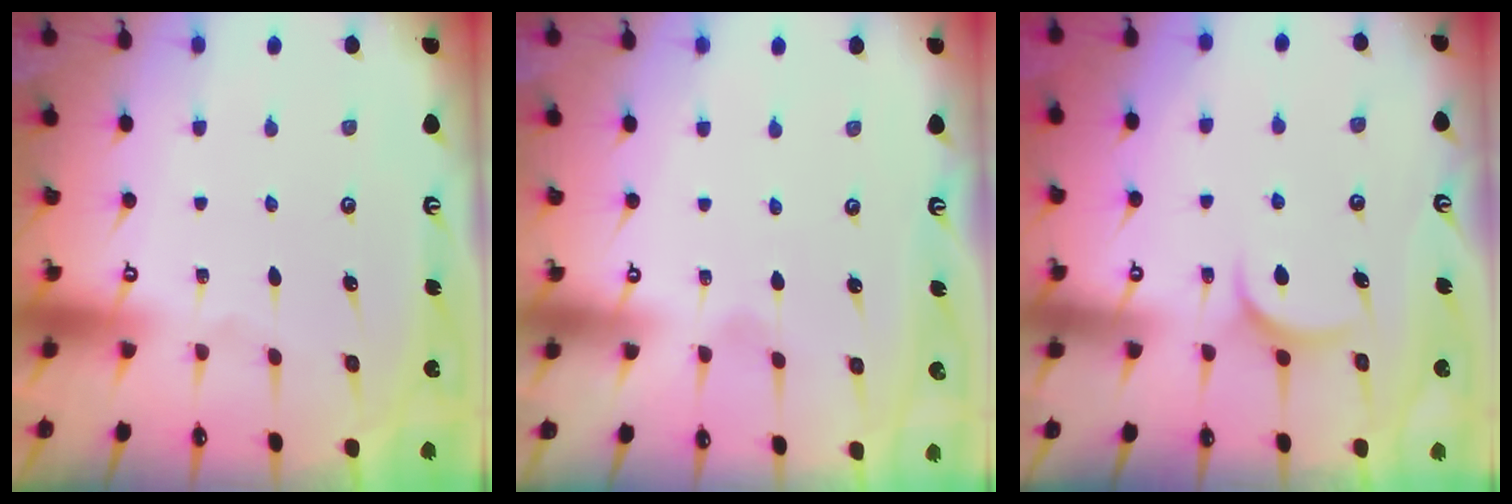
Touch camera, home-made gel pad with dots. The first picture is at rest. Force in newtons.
{"total": 1.0, "press": 1.0, "slide": 0.2}
{"total": 6.0, "press": 6.0, "slide": 0.2}